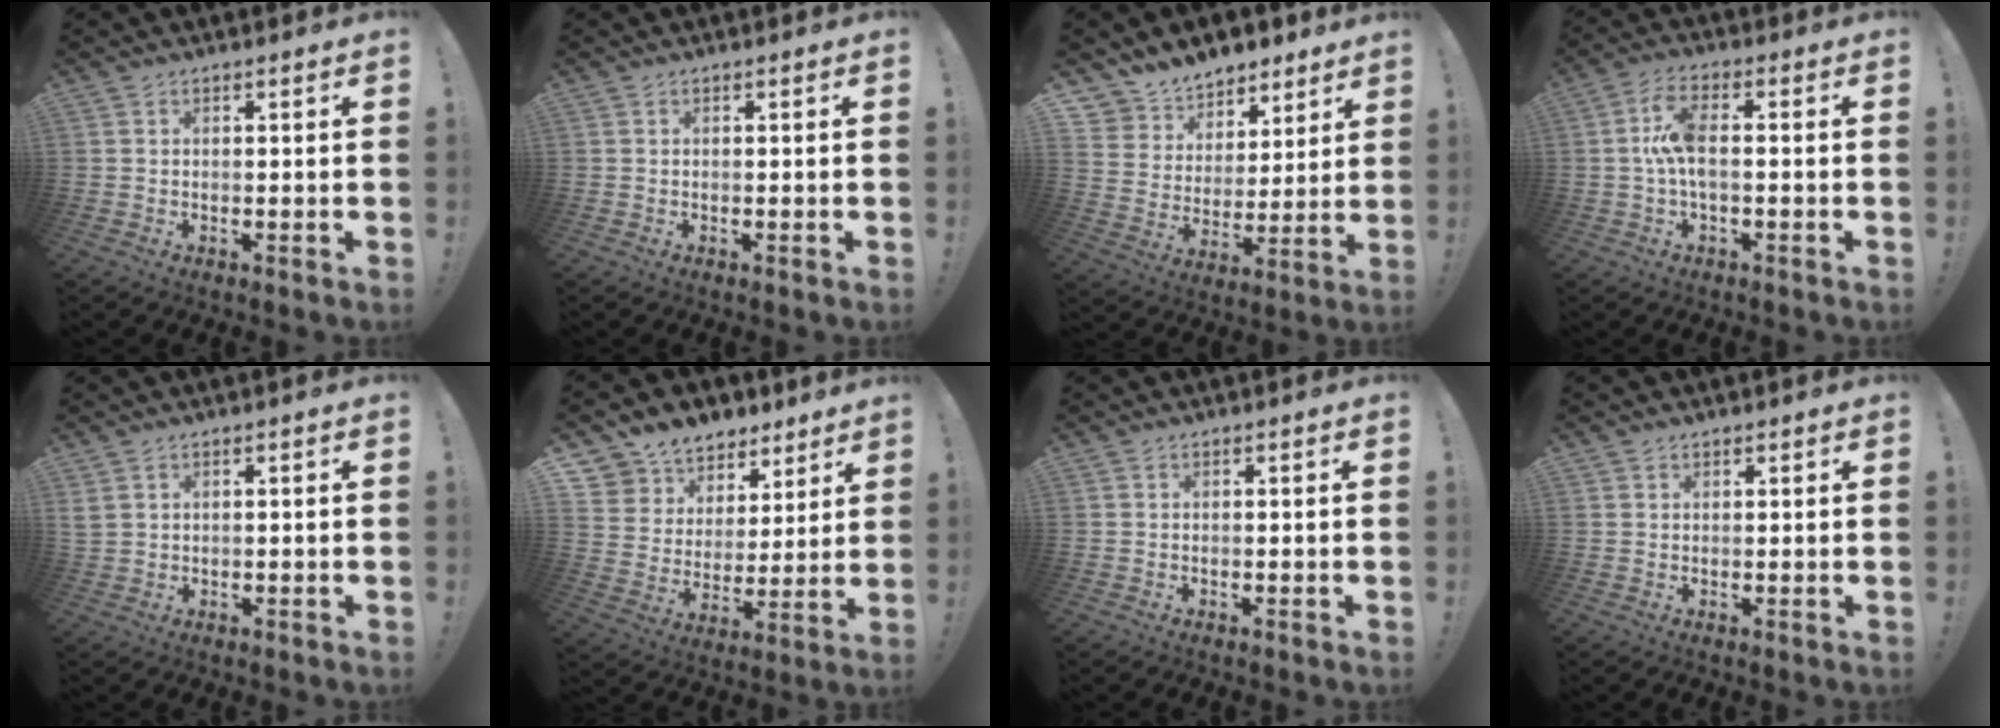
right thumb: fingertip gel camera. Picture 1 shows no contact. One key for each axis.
{"total": 0.0}
{"total": 9.0, "fx": 7.5, "fy": 4.9, "fz": -0.2, "tx": -0.011, "ty": -0.073, "tz": 0.146}
{"total": 8.4, "fx": 0.0, "fy": 3.0, "fz": 7.9, "tx": -0.155, "ty": 0.001, "tz": 0.002}
{"total": 2.2, "fx": 1.1, "fy": 1.6, "fz": 1.0, "tx": -0.021, "ty": 0.003, "tz": 0.023}
{"total": 8.5, "fx": 5.8, "fy": 6.1, "fz": 0.6, "tx": -0.019, "ty": -0.058, "tz": 0.115}
{"total": 0.0}
{"total": 0.8, "fx": 0.6, "fy": 0.4, "fz": 0.0, "tx": 0.002, "ty": -0.002, "tz": 0.013}